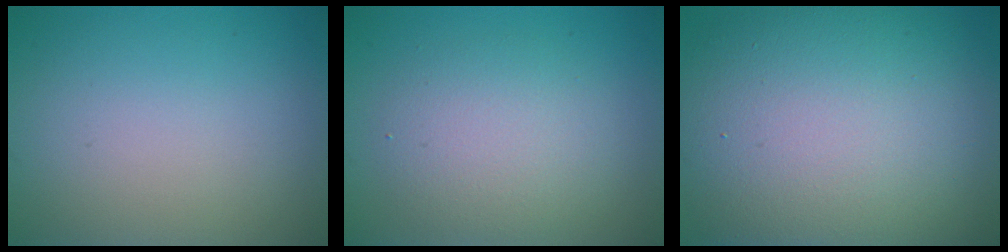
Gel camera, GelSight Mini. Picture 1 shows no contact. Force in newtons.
{"total": 4.0, "press": 4.0, "slide": 0.3}
{"total": 15.6, "press": 15.6, "slide": 0.9}